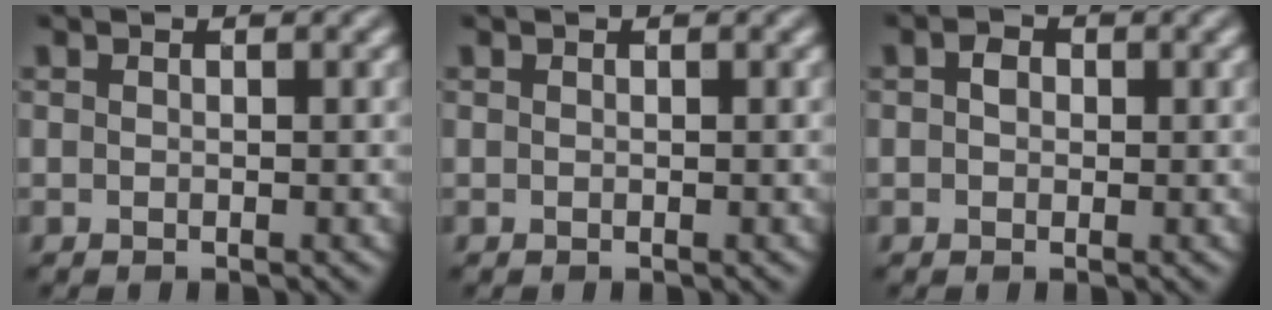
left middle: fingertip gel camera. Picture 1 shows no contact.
{"total": 0.0}
{"total": 1.3, "force": [0.1, 1.0, 0.8], "torque": [-0.015, 0.002, -0.003]}